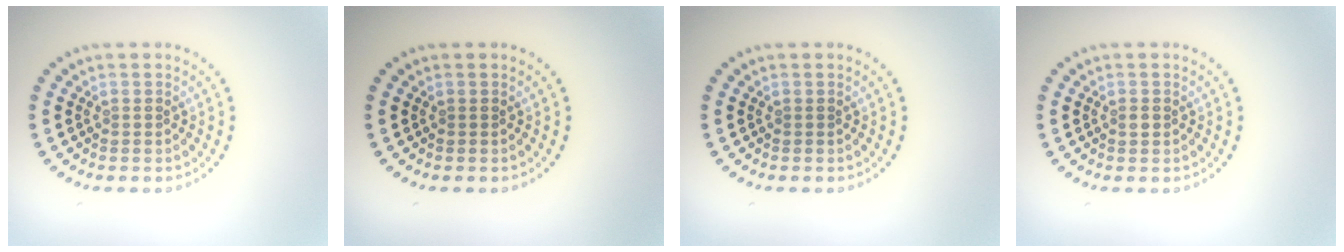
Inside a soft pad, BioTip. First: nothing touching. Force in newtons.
{"total": 0.0}
{"total": 0.0}
{"total": 0.7, "press": 0.6, "slide": 0.2}